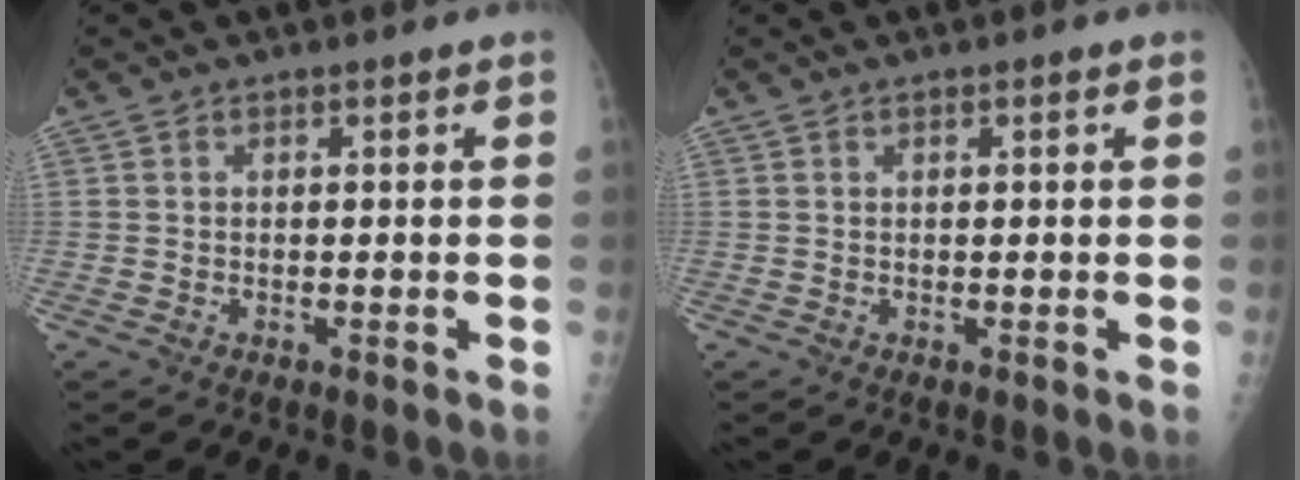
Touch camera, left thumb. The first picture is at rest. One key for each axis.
{"total": 0.8, "fx": 0.3, "fy": 0.3, "fz": 0.7, "tx": -0.010, "ty": 0.002, "tz": 0.004}